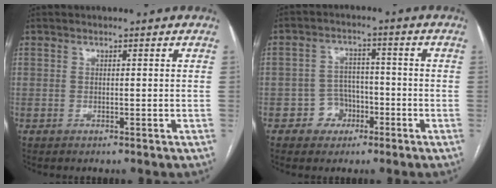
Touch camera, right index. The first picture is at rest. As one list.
[{"total": 4.9, "force": [-2.2, 4.3, 0.9], "torque": [-0.004, 0.017, -0.032]}]